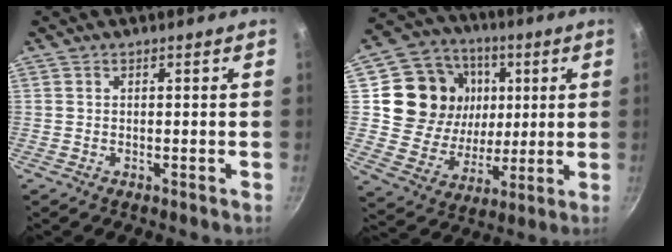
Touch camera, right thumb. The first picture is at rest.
{"total": 18.9, "force": [4.4, 16.2, 8.8], "torque": [-0.137, -0.005, 0.081]}